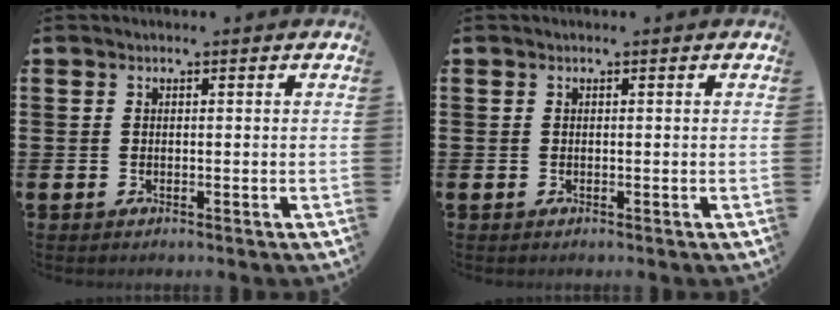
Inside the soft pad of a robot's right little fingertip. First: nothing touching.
{"total": 0.0}